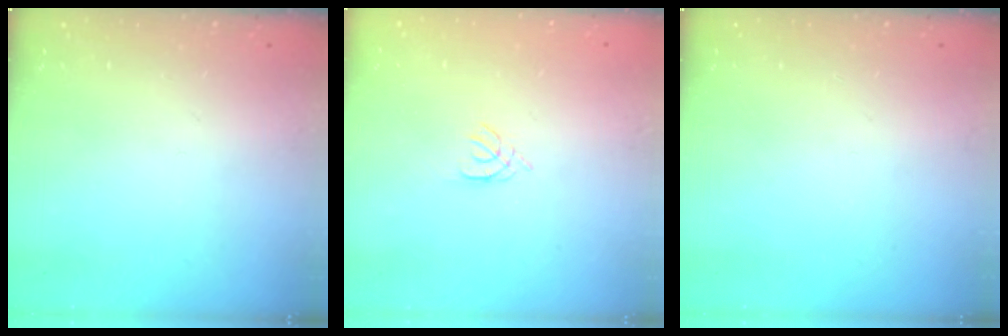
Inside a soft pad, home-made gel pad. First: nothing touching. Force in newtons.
{"total": 1.1, "press": 1.0, "slide": 0.3}
{"total": 0.0}